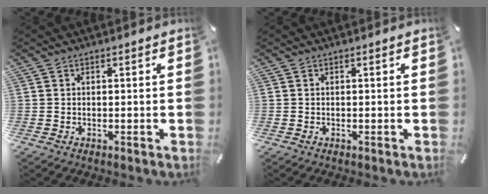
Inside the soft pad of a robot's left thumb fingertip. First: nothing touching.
{"total": 0.0}